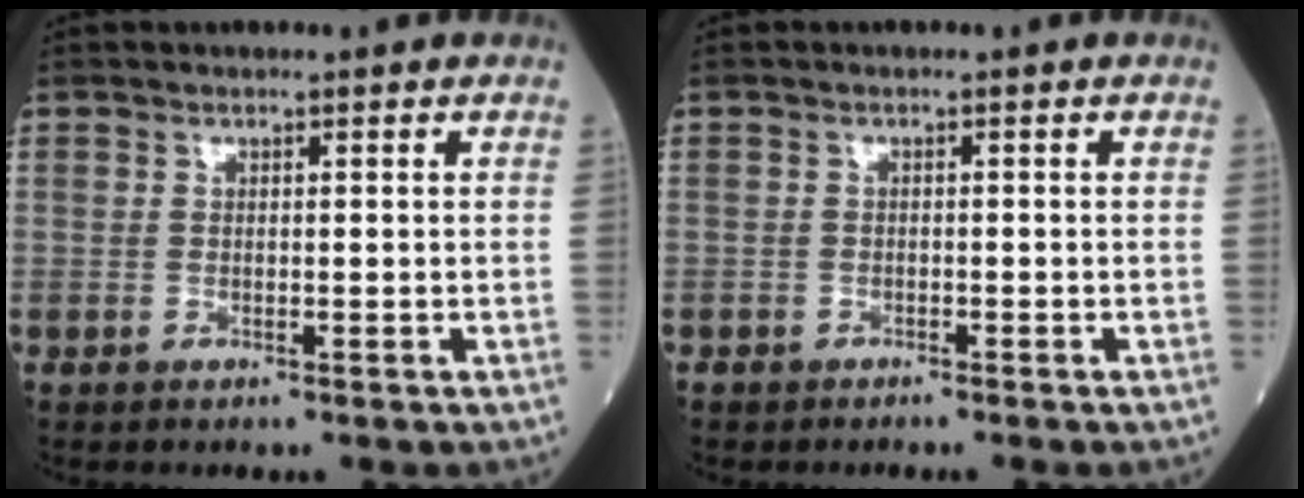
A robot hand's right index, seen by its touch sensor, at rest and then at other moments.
{"total": 0.8, "force": [-0.7, 0.4, 0.0], "torque": [-0.009, 0.001, -0.015]}